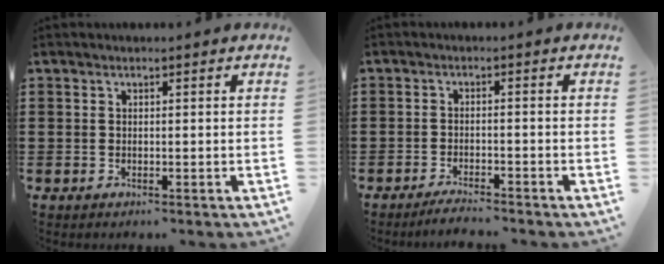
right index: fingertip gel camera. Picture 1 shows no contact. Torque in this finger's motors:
{"motor_torque": [-0.07, 0.00, 0.03, 0.00]}